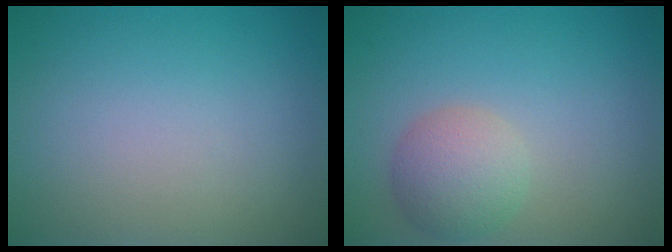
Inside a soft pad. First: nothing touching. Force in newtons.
{"total": 3.6, "press": 3.6, "slide": 0.2}